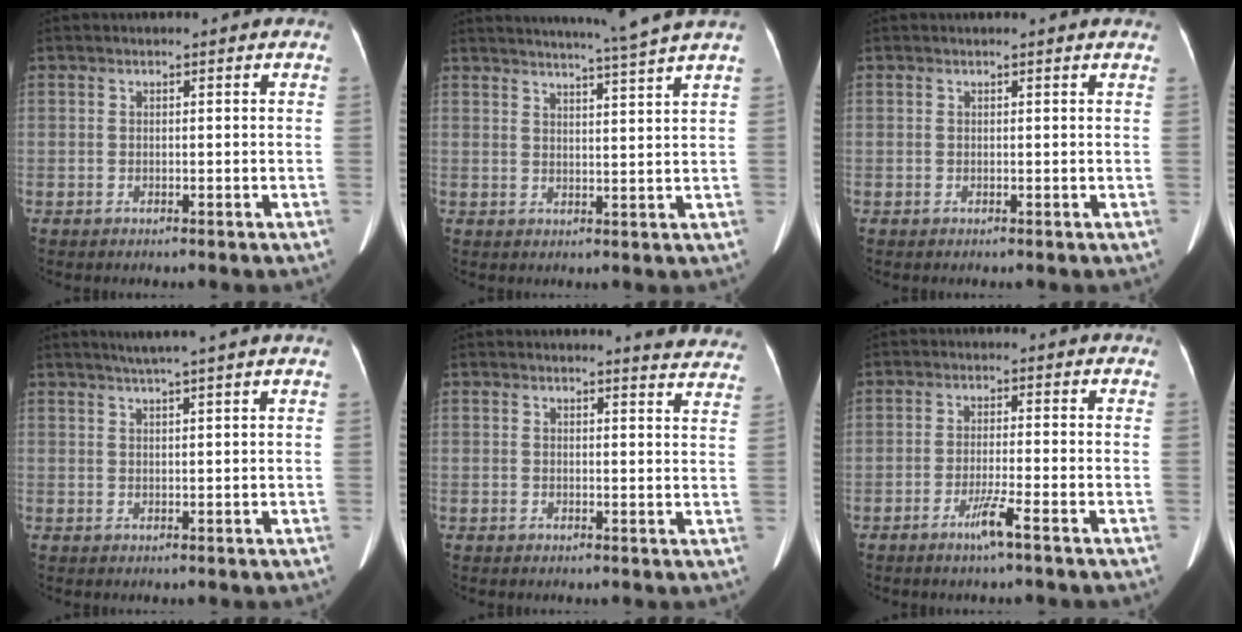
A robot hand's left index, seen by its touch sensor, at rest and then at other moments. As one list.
[{"total": 9.7, "force": [8.5, -2.4, 4.1], "torque": [-0.061, -0.018, 0.108]}, {"total": 1.3, "force": [1.3, -0.1, 0.3], "torque": [-0.014, 0.007, 0.011]}, {"total": 5.0, "force": [4.0, -1.2, 2.8], "torque": [-0.042, 0.013, 0.062]}, {"total": 8.3, "force": [8.2, 0.6, 1.3], "torque": [0.005, -0.045, 0.061]}, {"total": 3.7, "force": [-2.3, -0.6, 2.8], "torque": [-0.059, -0.014, -0.045]}]